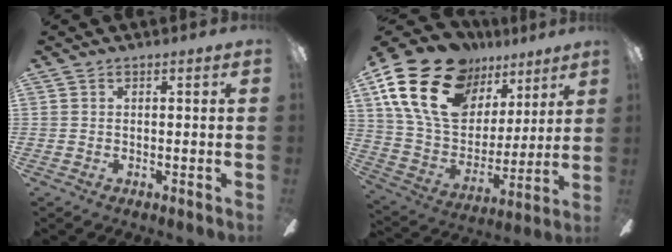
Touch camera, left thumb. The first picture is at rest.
{"total": 23.6, "force": [13.8, 14.3, 12.6], "torque": [-0.258, -0.070, 0.257]}